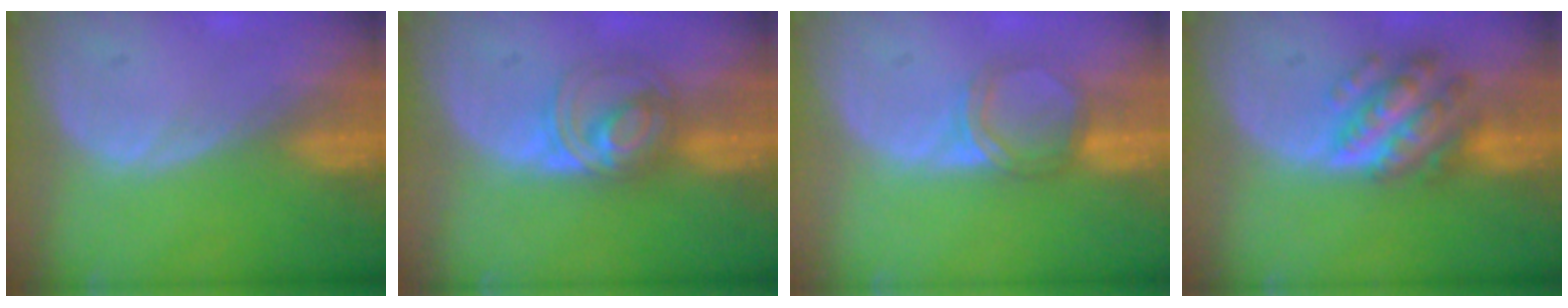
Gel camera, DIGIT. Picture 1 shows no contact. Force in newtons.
{"total": 5.6, "press": 5.5, "slide": 0.6}
{"total": 4.1, "press": 3.8, "slide": 1.6}
{"total": 7.7, "press": 7.7, "slide": 0.4}